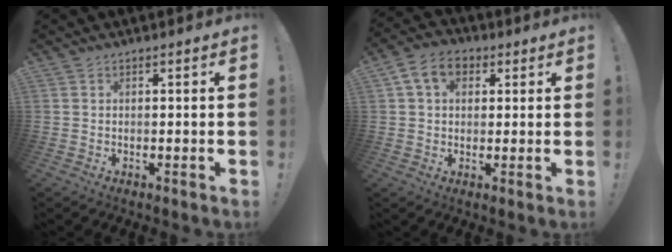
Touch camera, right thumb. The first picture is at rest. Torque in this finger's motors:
{"motor_torque": [0.09, 0.09, 0.06, 0.05, 0.00]}